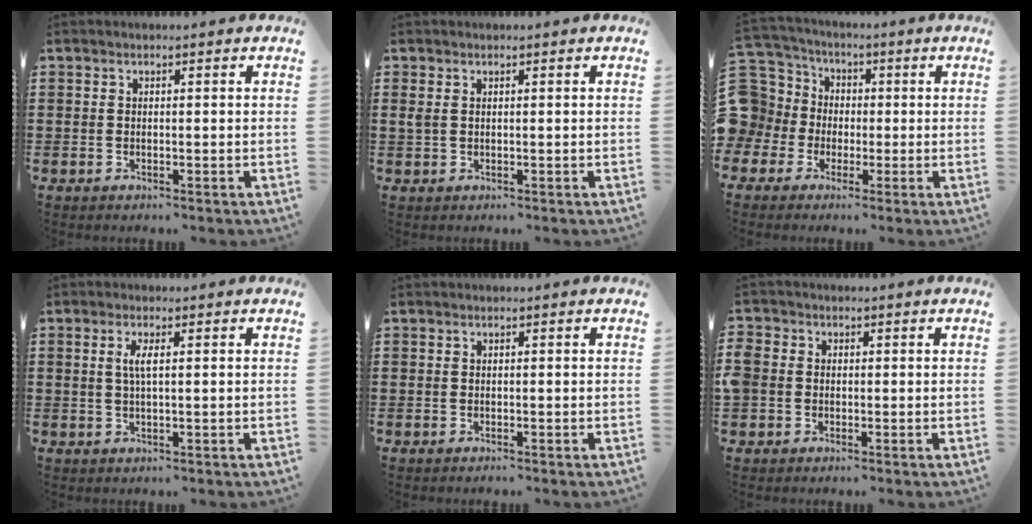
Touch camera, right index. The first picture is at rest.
{"total": 1.0, "force": [0.4, 0.5, 0.8], "torque": [-0.018, 0.003, 0.008]}
{"total": 7.9, "force": [-0.6, 7.9, 0.9], "torque": [-0.076, 0.001, -0.012]}
{"total": 2.4, "force": [0.5, 0.4, 2.4], "torque": [-0.047, 0.003, 0.006]}
{"total": 0.0}
{"total": 2.1, "force": [-0.7, 1.8, 0.8], "torque": [-0.029, 0.005, -0.018]}